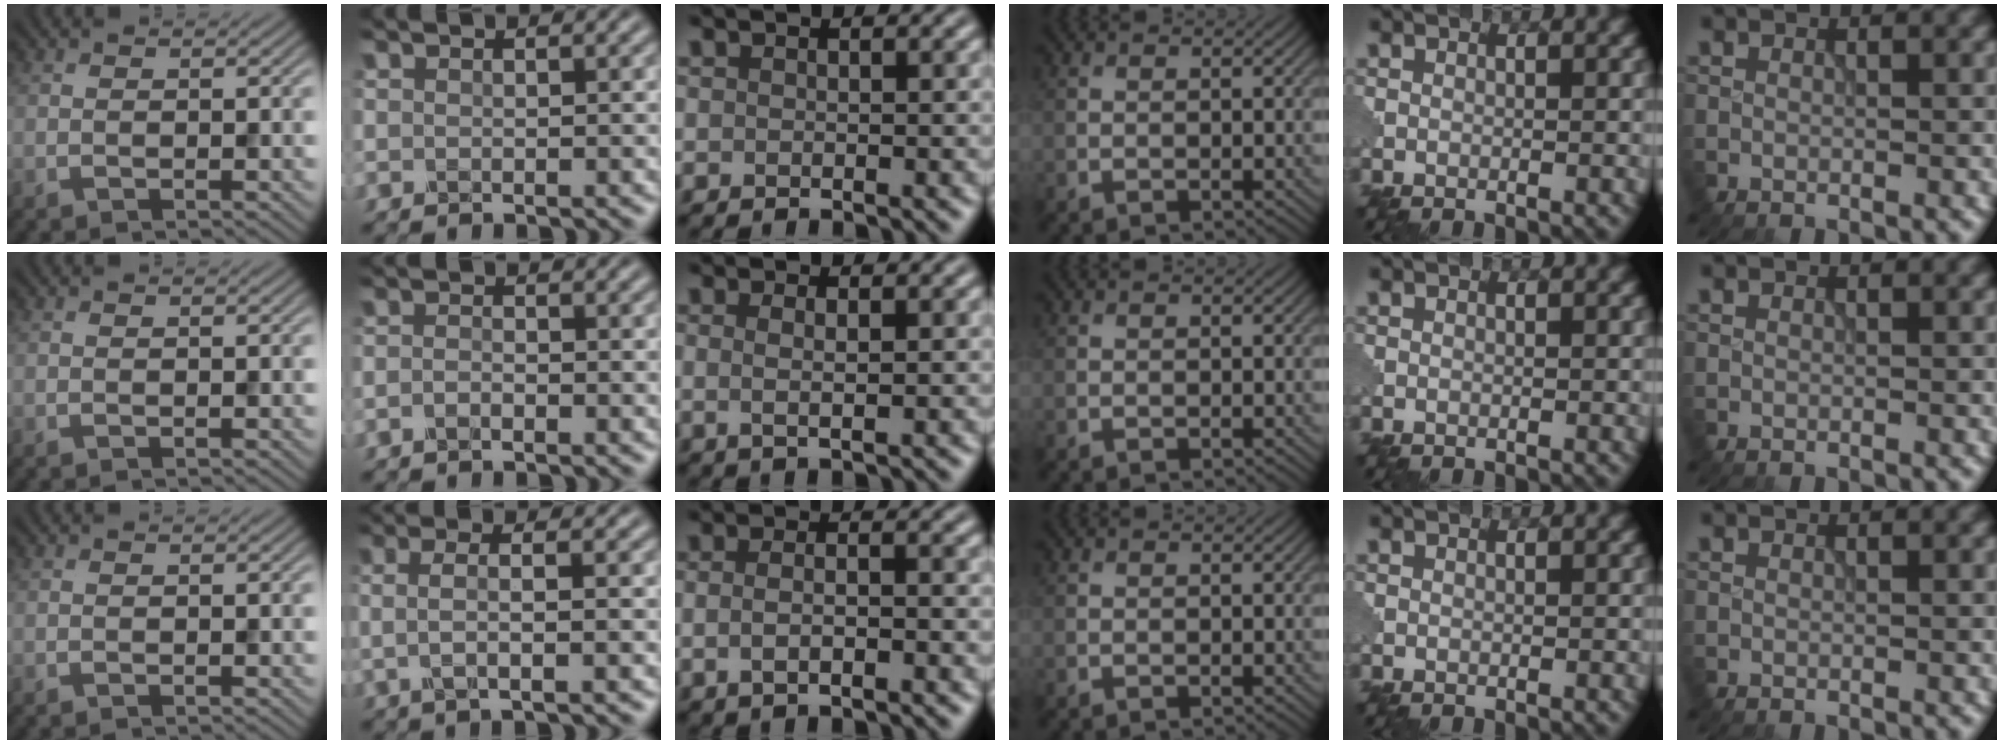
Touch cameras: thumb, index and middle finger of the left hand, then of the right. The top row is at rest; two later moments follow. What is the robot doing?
{"motion": "extract", "object": "pin"}